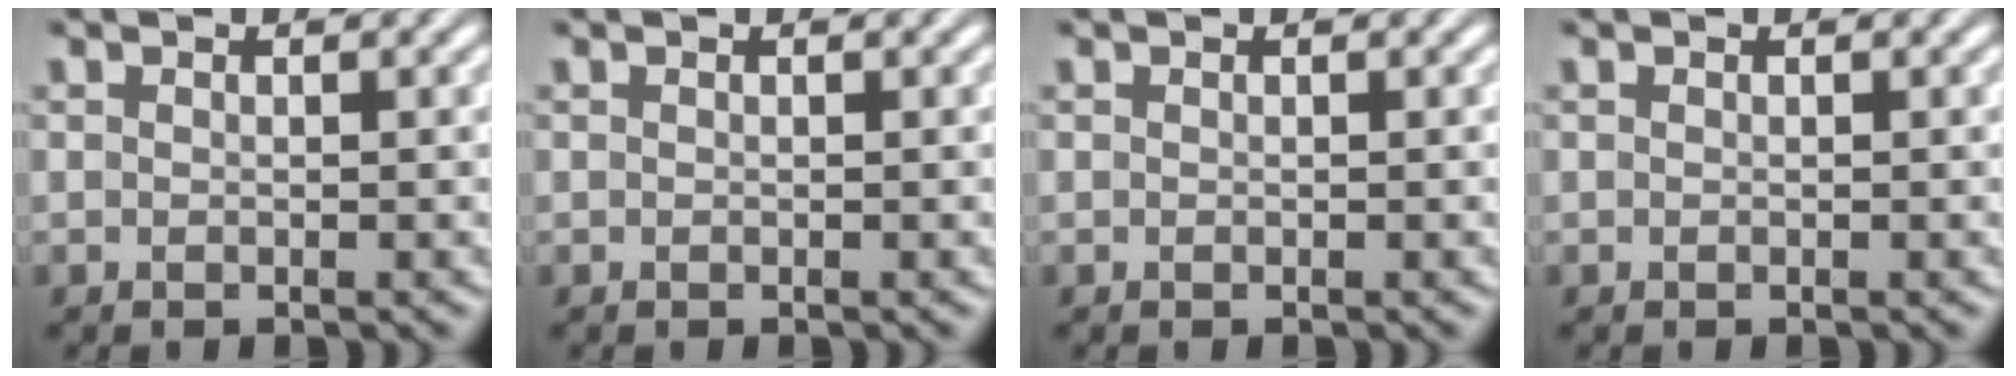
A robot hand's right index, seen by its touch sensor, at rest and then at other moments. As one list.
[{"total": 0.0}, {"total": 0.0}, {"total": 0.0}]